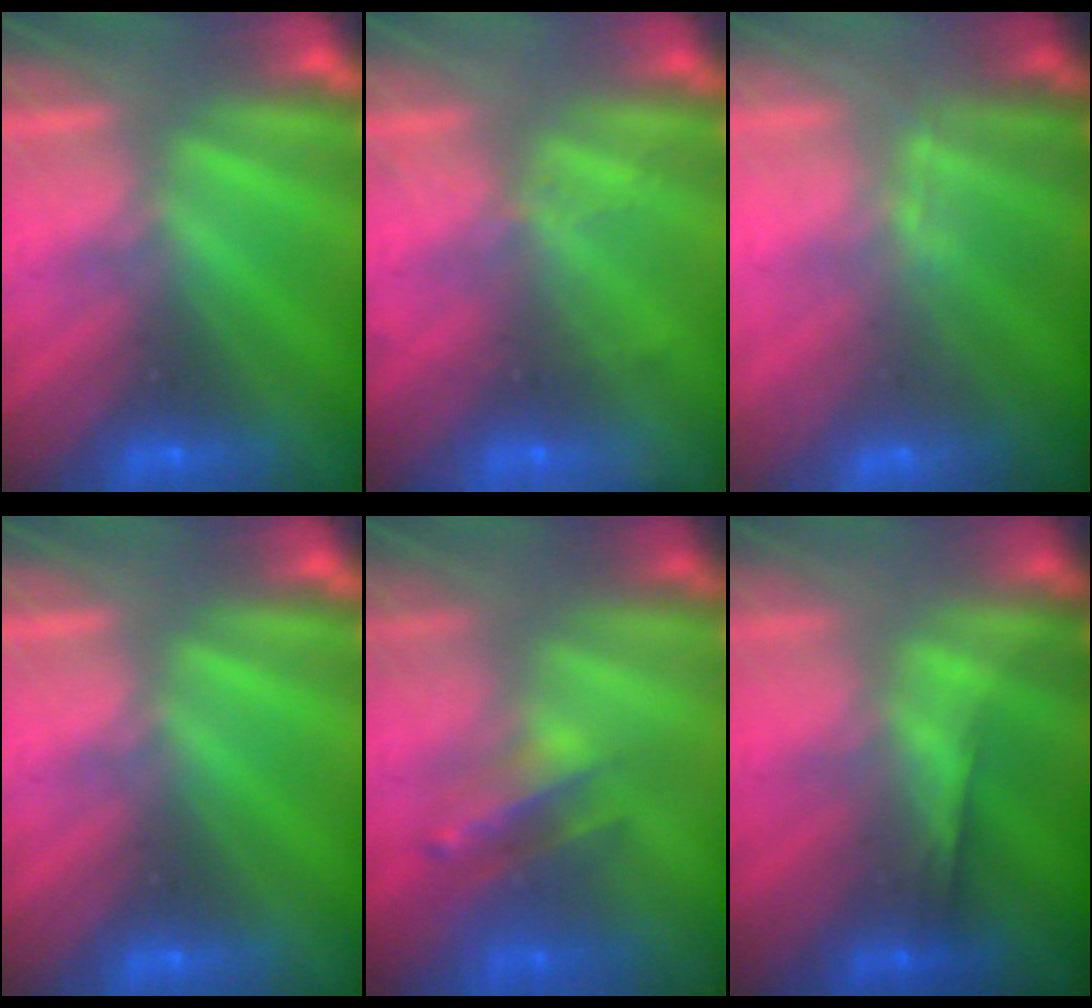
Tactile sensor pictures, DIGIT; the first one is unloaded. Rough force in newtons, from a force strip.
{"total": 2.2}
{"total": 7.8}
{"total": 0.0}
{"total": 2.3}
{"total": 1.4}